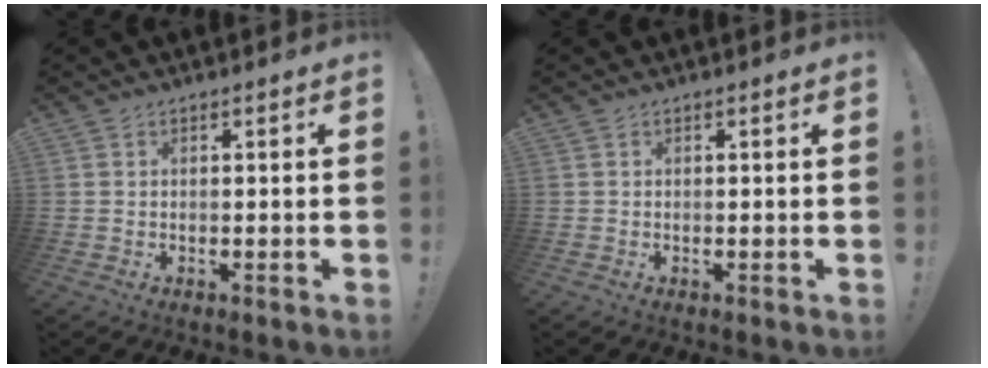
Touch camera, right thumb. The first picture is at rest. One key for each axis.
{"total": 0.0}